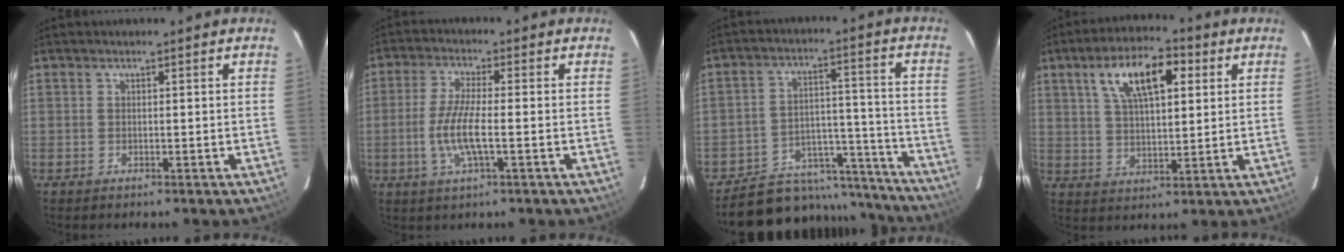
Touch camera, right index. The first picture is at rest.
{"total": 7.7, "force": [-1.8, 1.2, 7.4], "torque": [-0.151, -0.007, -0.036]}
{"total": 18.2, "force": [-15.8, 8.3, 3.6], "torque": [-0.071, 0.067, -0.203]}
{"total": 11.7, "force": [4.9, 4.8, 9.5], "torque": [-0.164, 0.027, 0.087]}